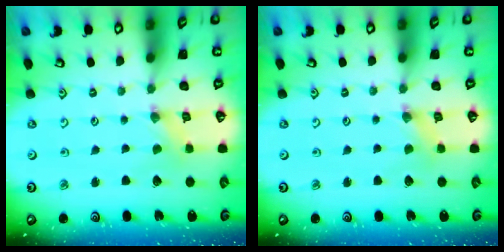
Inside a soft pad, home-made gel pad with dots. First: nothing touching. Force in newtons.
{"total": 0.9, "press": 0.8, "slide": 0.3}